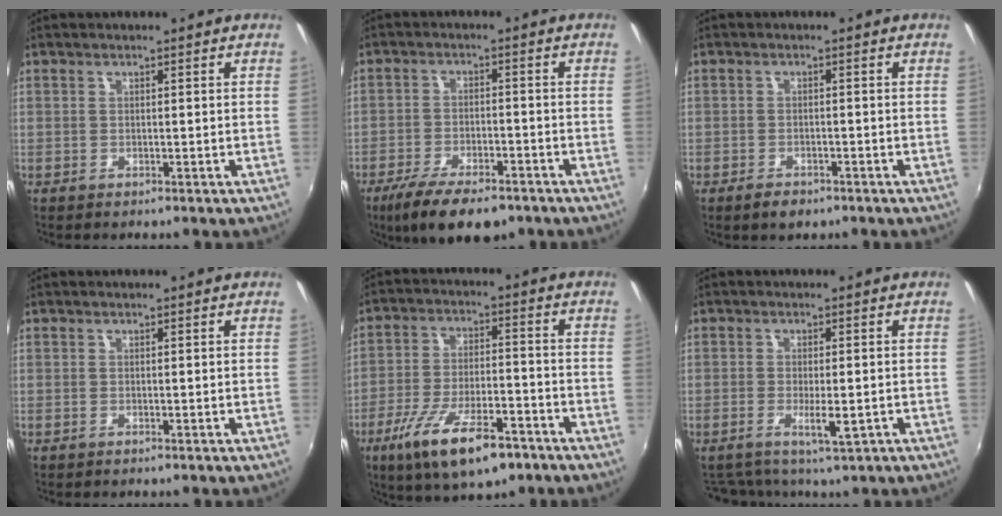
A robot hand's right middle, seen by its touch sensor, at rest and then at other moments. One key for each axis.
{"total": 12.4, "fx": -8.9, "fy": 4.5, "fz": 7.4, "tx": -0.164, "ty": -0.030, "tz": -0.148}
{"total": 3.1, "fx": -2.1, "fy": 1.7, "fz": 1.5, "tx": -0.036, "ty": -0.006, "tz": -0.035}
{"total": 0.0}
{"total": 15.7, "fx": -9.5, "fy": 5.0, "fz": 11.4, "tx": -0.224, "ty": -0.033, "tz": -0.159}
{"total": 4.5, "fx": -2.0, "fy": 1.8, "fz": 3.6, "tx": -0.076, "ty": -0.008, "tz": -0.030}